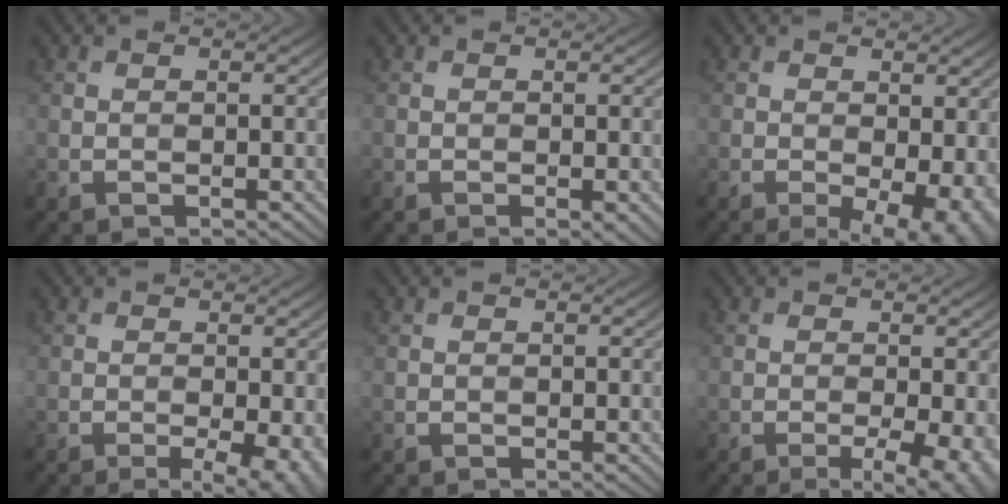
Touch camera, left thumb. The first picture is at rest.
{"total": 0.9, "force": [-0.3, 0.2, 0.9], "torque": [-0.015, -0.005, -0.006]}
{"total": 7.7, "force": [-1.8, 3.5, 6.6], "torque": [-0.087, -0.008, -0.022]}
{"total": 4.3, "force": [-1.5, 1.1, 3.9], "torque": [-0.059, -0.005, -0.019]}
{"total": 0.0}
{"total": 5.7, "force": [-2.0, 1.5, 5.1], "torque": [-0.076, -0.004, -0.024]}